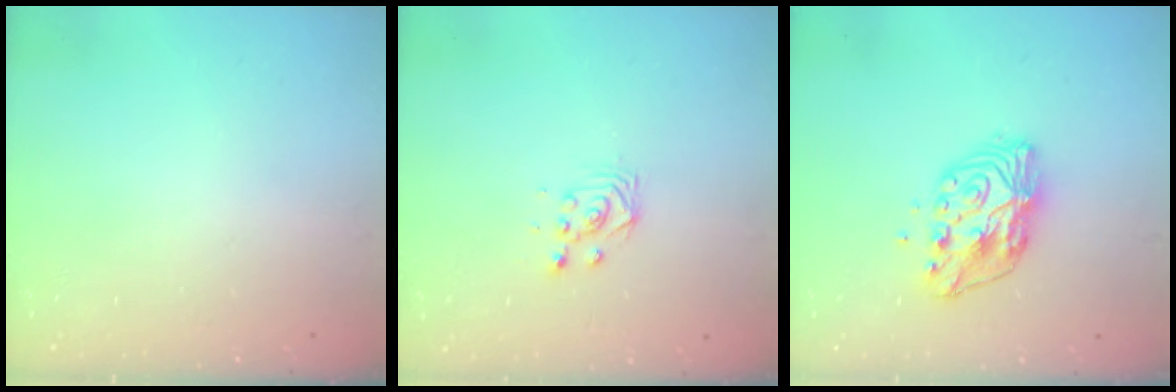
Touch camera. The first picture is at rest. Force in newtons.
{"total": 2.9, "press": 2.9, "slide": 0.4}
{"total": 9.8, "press": 9.8, "slide": 0.7}